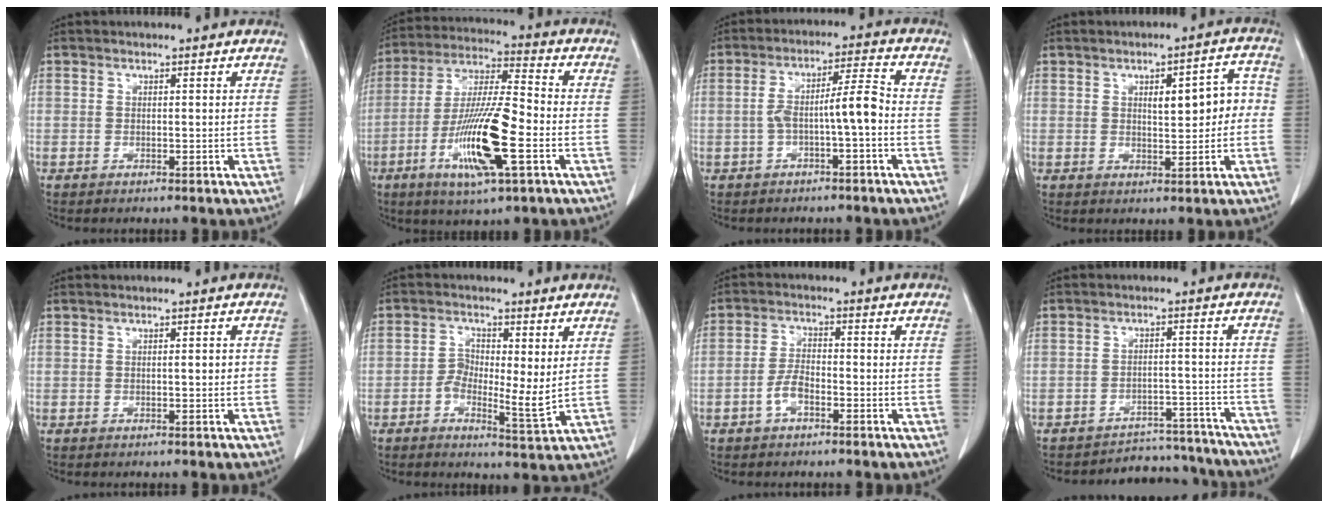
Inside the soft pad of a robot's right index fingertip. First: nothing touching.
{"total": 15.4, "force": [-5.2, 1.8, 14.4], "torque": [-0.281, -0.014, -0.094]}
{"total": 6.4, "force": [-1.6, 0.5, 6.2], "torque": [-0.112, 0.028, -0.023]}
{"total": 6.7, "force": [0.5, 2.5, 6.2], "torque": [-0.080, 0.027, 0.010]}
{"total": 1.1, "force": [0.0, 0.2, 1.1], "torque": [-0.012, 0.002, 0.000]}
{"total": 5.7, "force": [0.0, 2.0, 5.4], "torque": [-0.091, -0.002, -0.004]}
{"total": 3.7, "force": [-1.8, 1.6, 2.8], "torque": [-0.061, 0.005, -0.036]}
{"total": 11.5, "force": [-11.1, 3.1, -0.4], "torque": [0.026, 0.038, -0.133]}